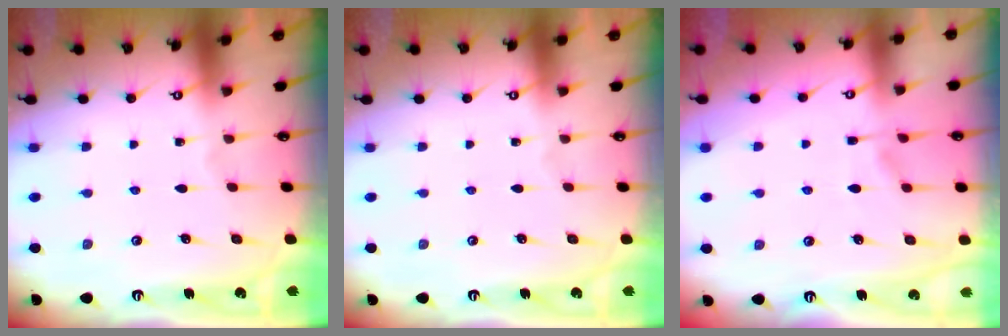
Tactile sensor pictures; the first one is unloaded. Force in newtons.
{"total": 0.0}
{"total": 1.2, "press": 0.3, "slide": 1.1}